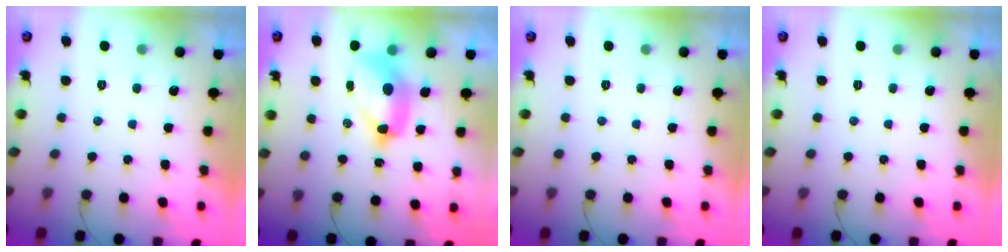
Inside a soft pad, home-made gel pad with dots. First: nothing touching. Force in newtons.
{"total": 11.1, "press": 11.0, "slide": 1.2}
{"total": 0.0}
{"total": 0.0}